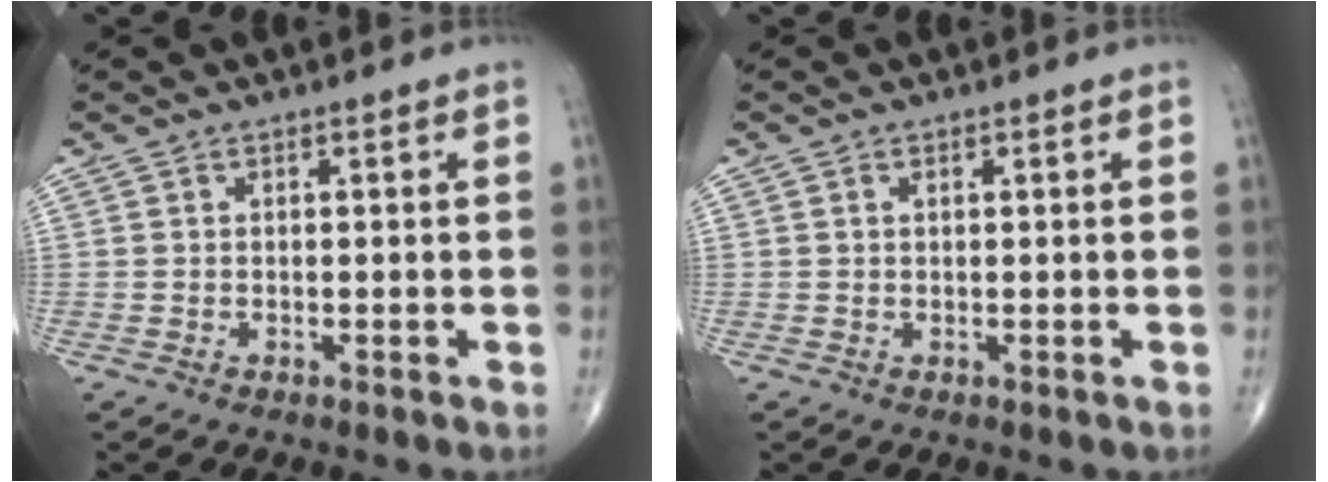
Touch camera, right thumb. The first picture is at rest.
{"total": 0.6, "force": [0.2, 0.4, 0.4], "torque": [-0.009, 0.002, 0.005]}